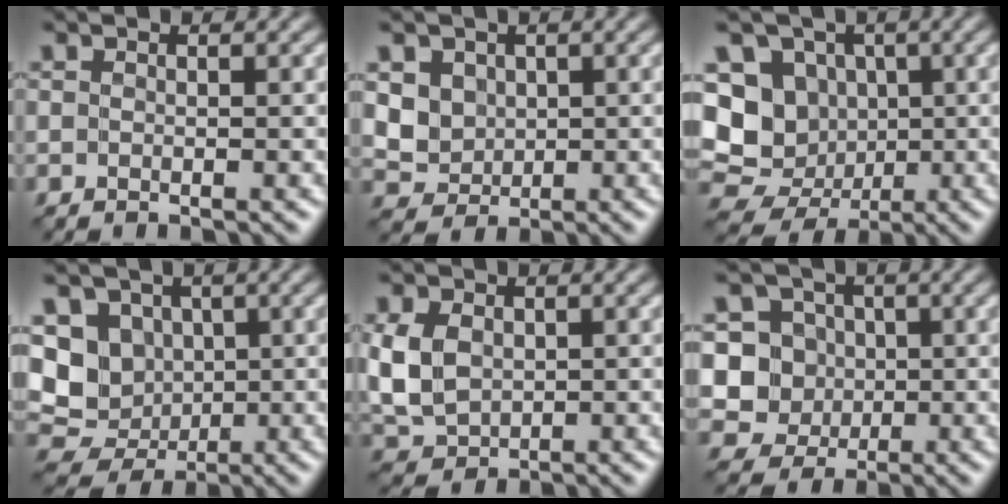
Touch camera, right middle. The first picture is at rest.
{"total": 2.7, "force": [0.9, 2.4, 0.8], "torque": [-0.024, -0.008, 0.030]}
{"total": 10.3, "force": [-0.1, 9.3, 4.3], "torque": [-0.070, 0.025, -0.037]}
{"total": 6.3, "force": [0.8, 5.6, 2.8], "torque": [-0.029, -0.004, -0.002]}
{"total": 5.0, "force": [0.6, 3.9, 3.1], "torque": [-0.084, -0.001, 0.015]}
{"total": 6.5, "force": [0.4, 6.2, 1.8], "torque": [-0.024, 0.031, -0.007]}